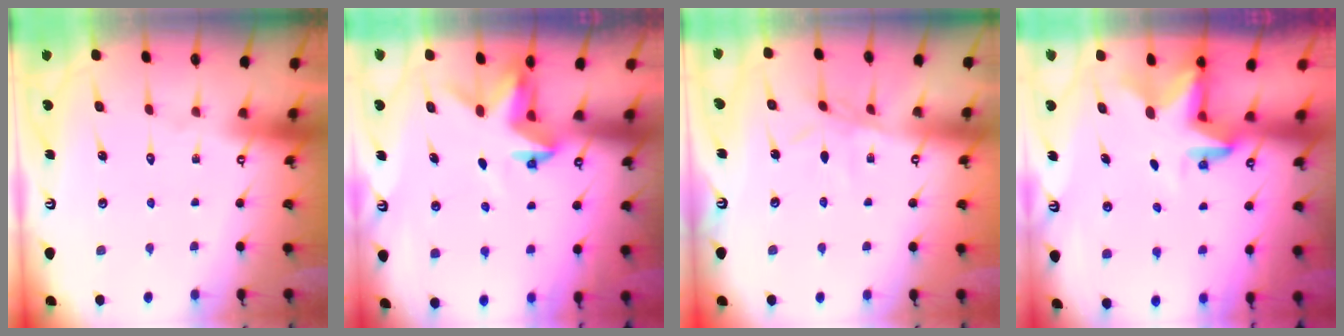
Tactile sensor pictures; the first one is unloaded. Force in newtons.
{"total": 3.1, "press": 3.1, "slide": 0.2}
{"total": 4.8, "press": 4.7, "slide": 0.6}
{"total": 3.3, "press": 3.3, "slide": 0.2}